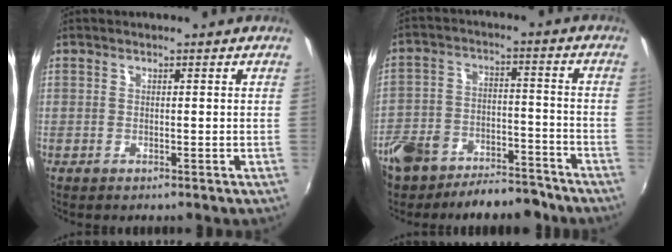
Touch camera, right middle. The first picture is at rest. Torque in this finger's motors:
{"motor_torque": [0.45, -0.46, 0.26, 0.10]}